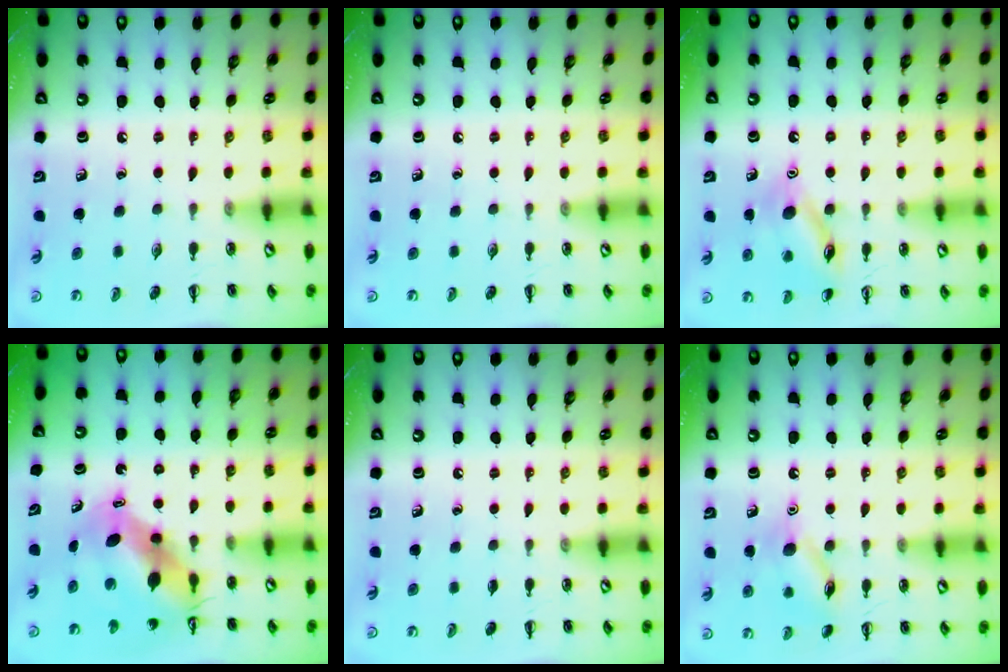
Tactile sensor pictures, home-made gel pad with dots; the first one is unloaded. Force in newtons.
{"total": 0.0}
{"total": 12.5, "press": 12.5, "slide": 1.1}
{"total": 8.4, "press": 8.0, "slide": 2.5}
{"total": 0.0}
{"total": 11.0, "press": 11.0, "slide": 0.5}